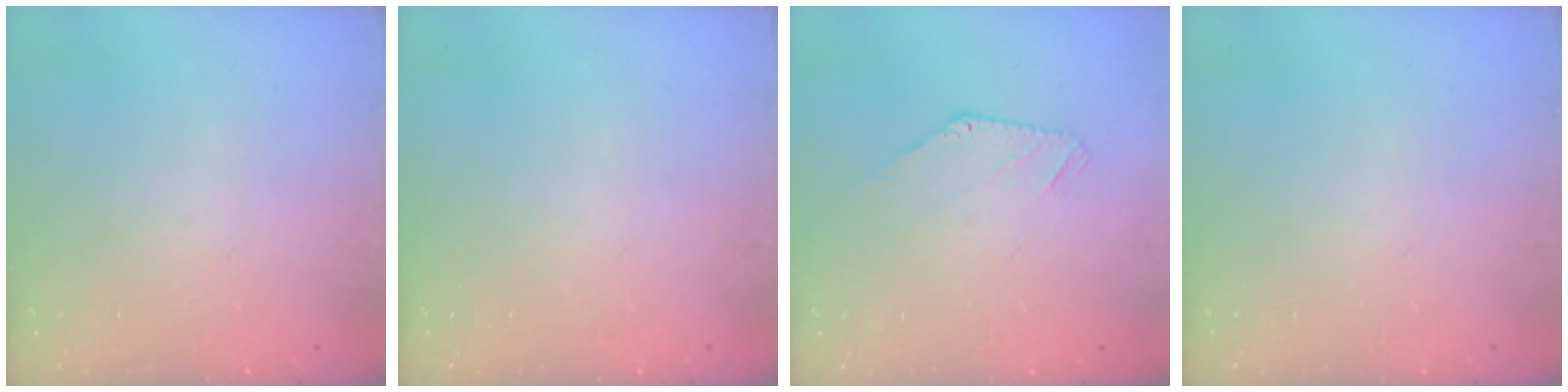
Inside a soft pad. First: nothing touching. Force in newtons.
{"total": 0.0}
{"total": 3.3, "press": 3.3, "slide": 0.5}
{"total": 0.0}